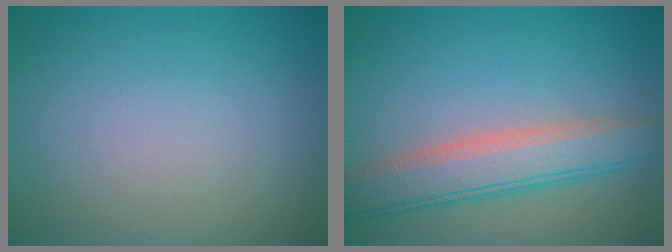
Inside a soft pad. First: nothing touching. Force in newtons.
{"total": 5.2, "press": 5.2, "slide": 0.2}